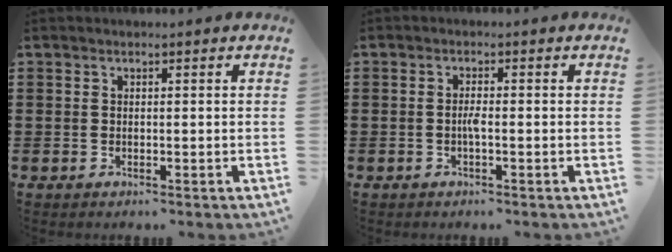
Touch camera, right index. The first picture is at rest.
{"total": 1.7, "force": [-0.5, 0.2, 1.6], "torque": [-0.040, -0.002, -0.012]}